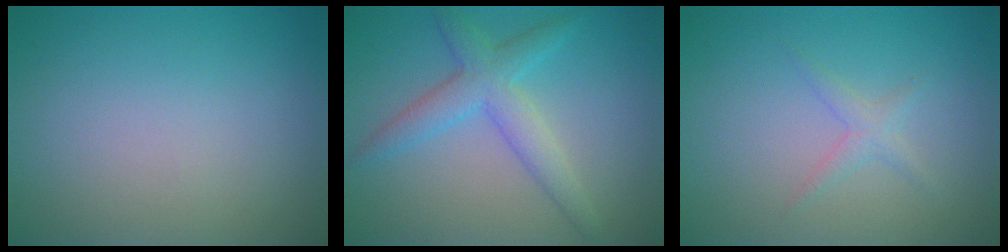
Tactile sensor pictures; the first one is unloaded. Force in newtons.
{"total": 3.9, "press": 3.9, "slide": 0.2}
{"total": 1.3, "press": 1.3, "slide": 0.1}